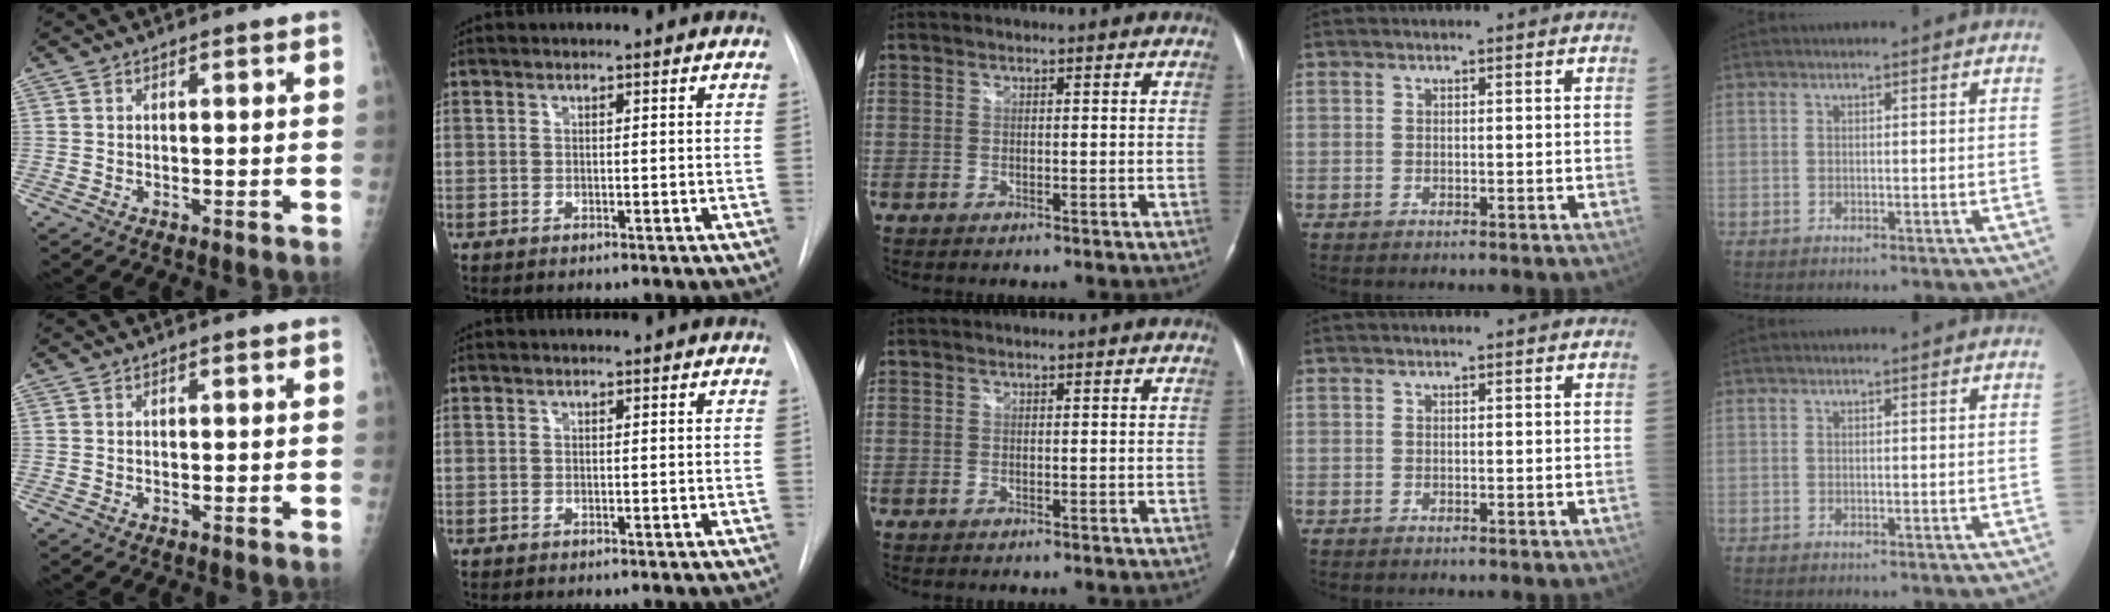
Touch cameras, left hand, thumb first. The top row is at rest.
{}